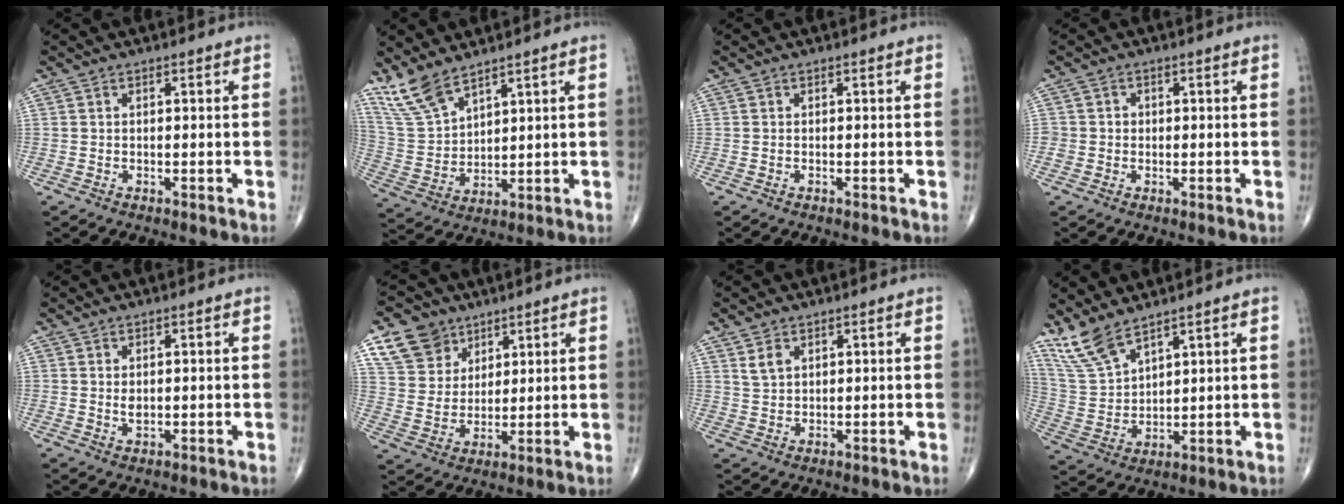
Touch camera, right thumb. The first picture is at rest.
{"total": 9.0, "force": [7.2, 3.1, 4.4], "torque": [-0.093, -0.031, 0.166]}
{"total": 0.0}
{"total": 2.1, "force": [-0.2, 2.1, 0.3], "torque": [0.011, 0.007, -0.004]}
{"total": 1.9, "force": [0.3, 1.1, 1.4], "torque": [-0.022, -0.005, 0.009]}
{"total": 10.3, "force": [6.1, 7.8, 2.7], "torque": [-0.028, -0.027, 0.124]}
{"total": 2.9, "force": [1.6, 1.9, 1.5], "torque": [-0.024, -0.007, 0.038]}
{"total": 8.9, "force": [7.2, 2.9, 4.4], "torque": [-0.096, -0.032, 0.166]}